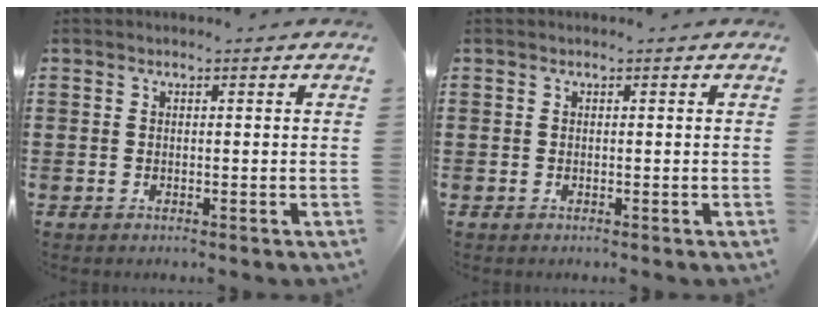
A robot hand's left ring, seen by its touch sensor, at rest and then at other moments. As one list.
[{"total": 0.0}]